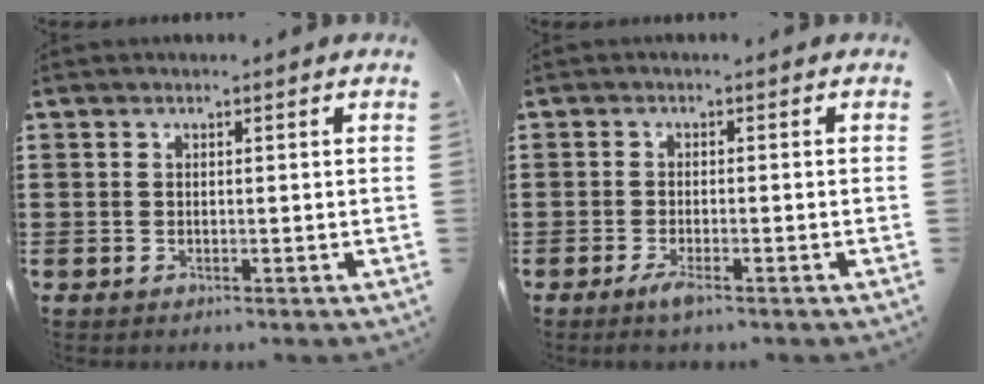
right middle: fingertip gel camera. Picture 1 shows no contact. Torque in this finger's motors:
{"motor_torque": [1.82, 0.32, 0.11, 0.08]}